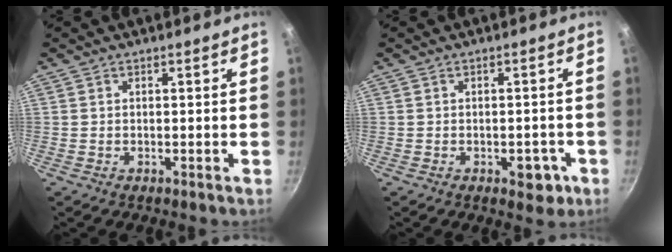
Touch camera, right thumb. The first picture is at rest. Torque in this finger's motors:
{"motor_torque": [2.77, 2.24, 0.59, -0.51, 0.00]}